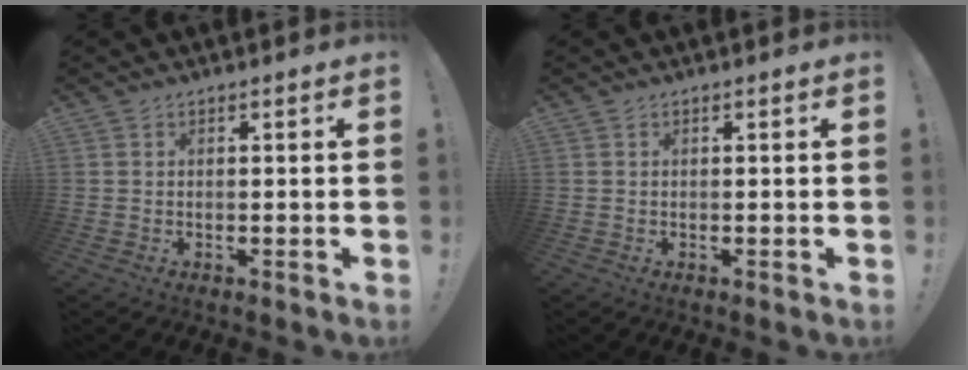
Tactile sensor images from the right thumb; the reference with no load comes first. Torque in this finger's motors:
{"motor_torque": [0.00, 0.00, -0.01, 0.02, 0.00]}